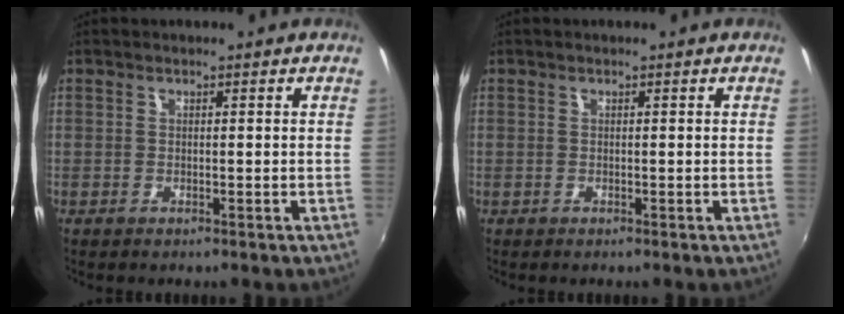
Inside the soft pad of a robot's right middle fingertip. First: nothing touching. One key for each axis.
{"total": 0.0}